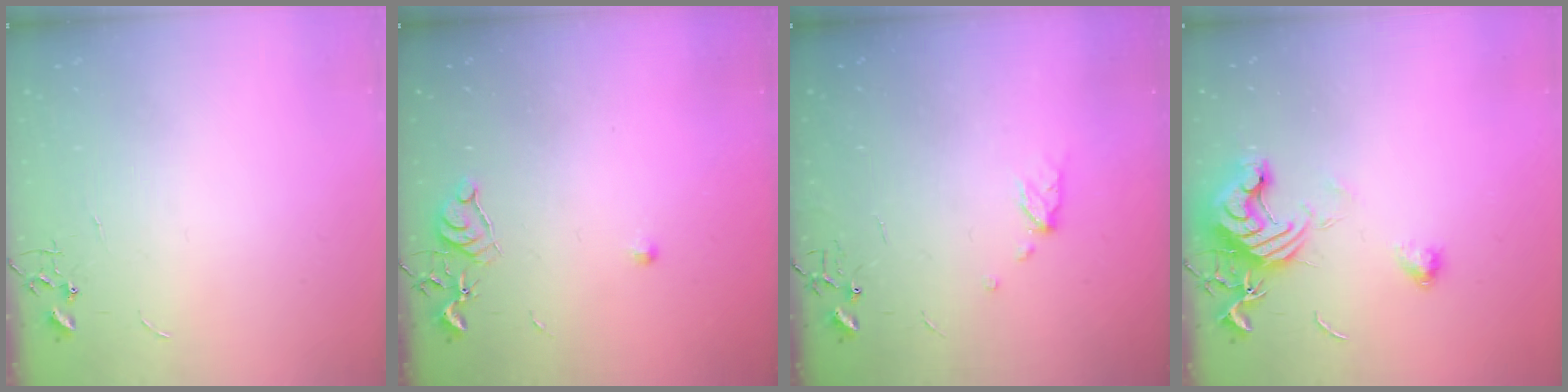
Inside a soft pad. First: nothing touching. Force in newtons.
{"total": 6.2, "press": 6.2, "slide": 0.8}
{"total": 5.9, "press": 5.9, "slide": 0.7}
{"total": 12.8, "press": 12.7, "slide": 1.6}